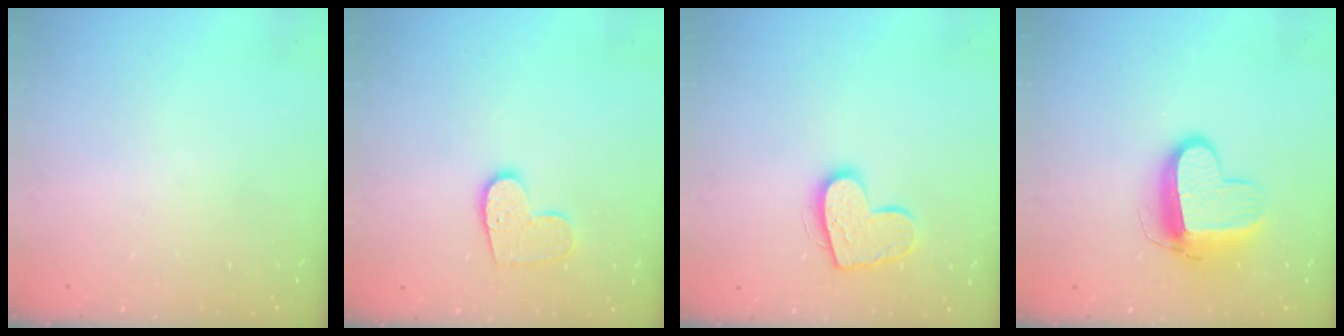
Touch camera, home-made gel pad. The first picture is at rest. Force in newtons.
{"total": 10.0, "press": 10.0, "slide": 0.6}
{"total": 13.3, "press": 13.3, "slide": 0.9}
{"total": 11.7, "press": 11.6, "slide": 1.3}